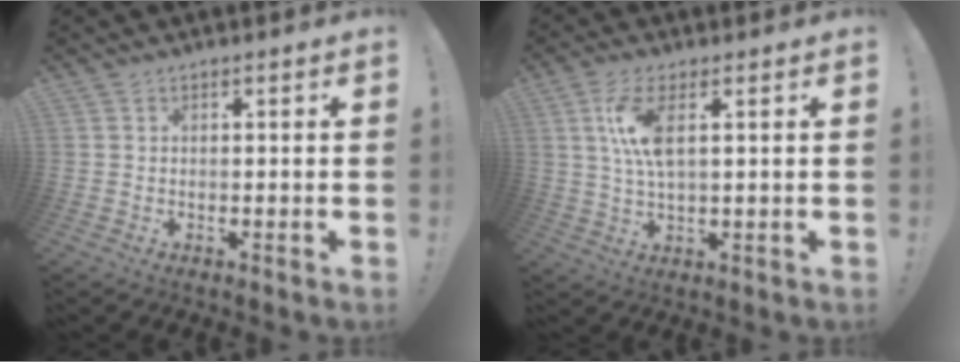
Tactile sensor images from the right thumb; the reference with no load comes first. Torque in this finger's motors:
{"motor_torque": [0.15, 0.12, 1.15, 0.19, 0.34]}